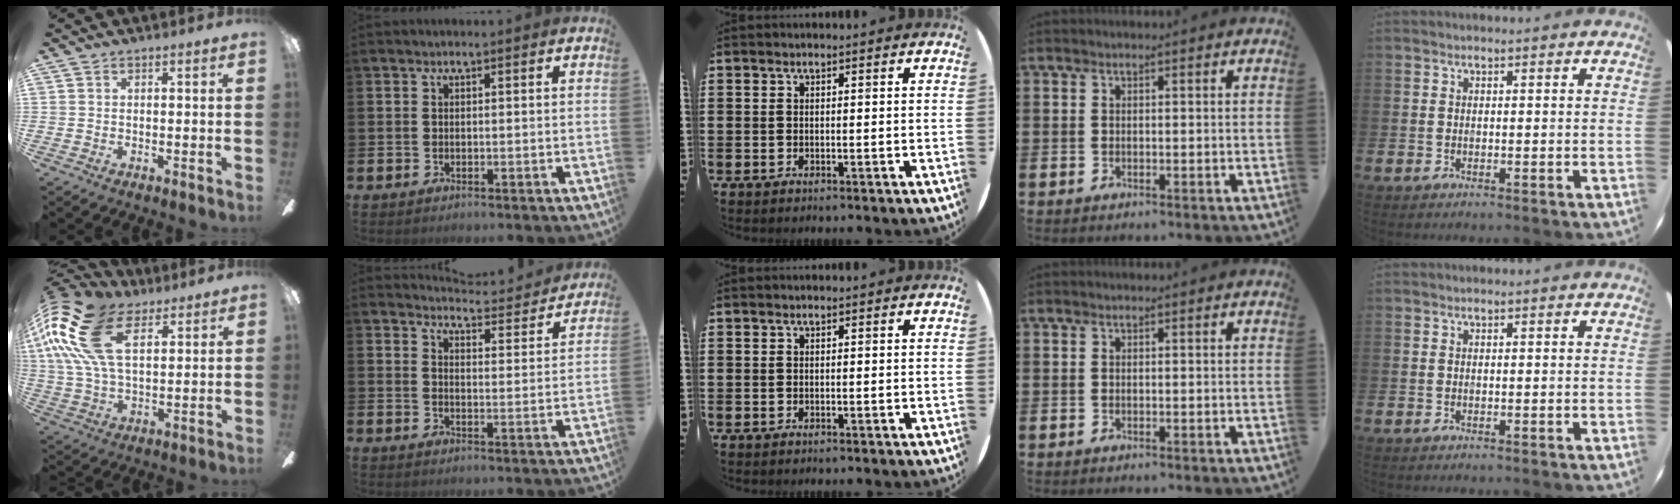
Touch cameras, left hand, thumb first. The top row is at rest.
{"thumb": {"total": 22.2, "force": [9.3, 12.3, 16.0], "torque": [-0.364, -0.016, 0.158]}, "index": {"total": 4.5, "force": [4.5, 0.4, 0.5], "torque": [-0.014, -0.038, 0.073]}}